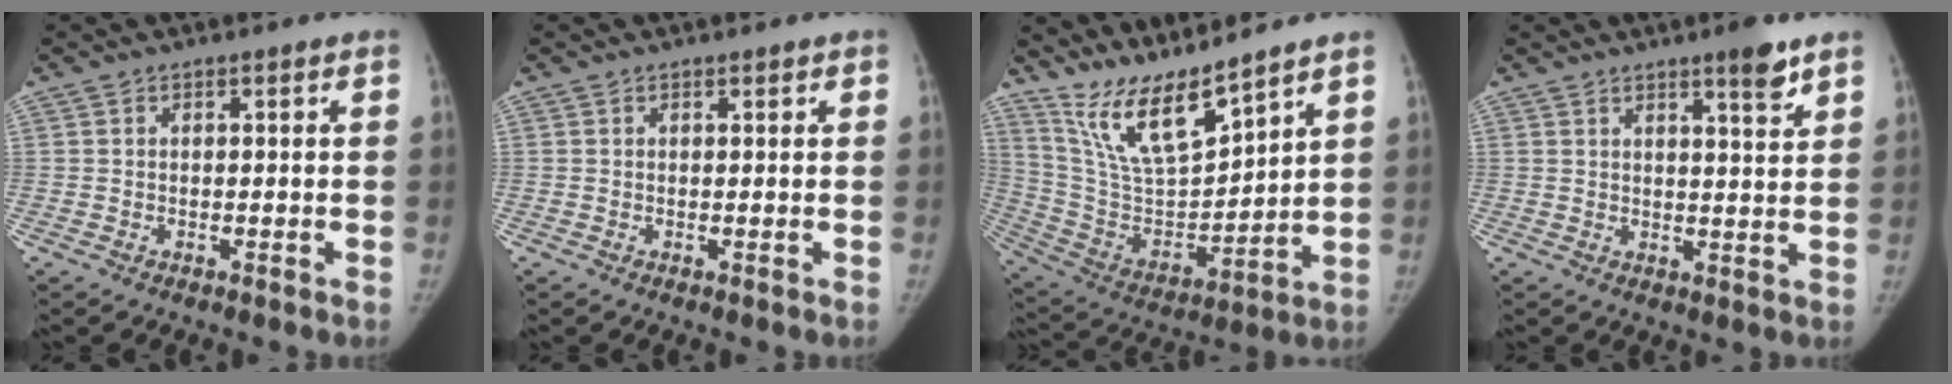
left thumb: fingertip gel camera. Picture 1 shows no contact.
{"total": 0.7, "force": [0.5, 0.3, 0.3], "torque": [-0.004, -0.003, 0.007]}
{"total": 14.5, "force": [12.2, 2.3, 7.5], "torque": [-0.127, -0.074, 0.250]}
{"total": 5.4, "force": [3.8, 0.7, 3.8], "torque": [-0.048, -0.027, 0.053]}